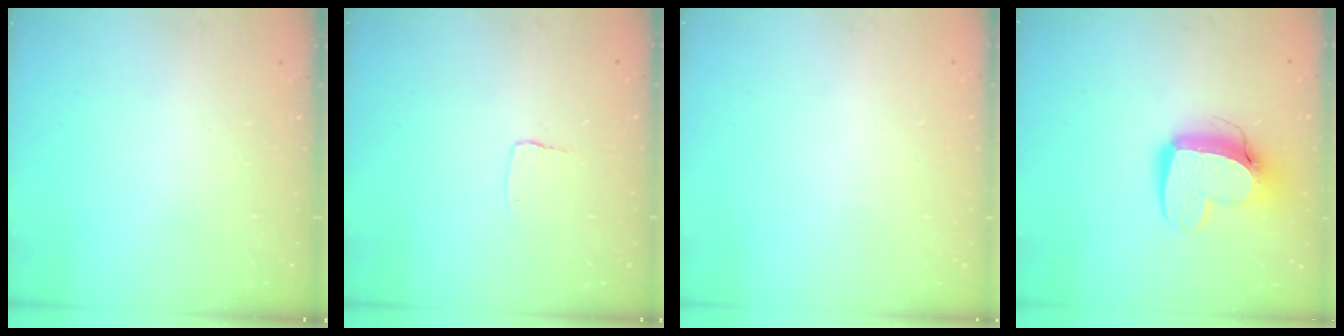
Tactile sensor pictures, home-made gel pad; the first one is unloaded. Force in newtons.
{"total": 3.2, "press": 3.2, "slide": 0.3}
{"total": 0.8, "press": 0.4, "slide": 0.7}
{"total": 12.4, "press": 12.3, "slide": 1.2}